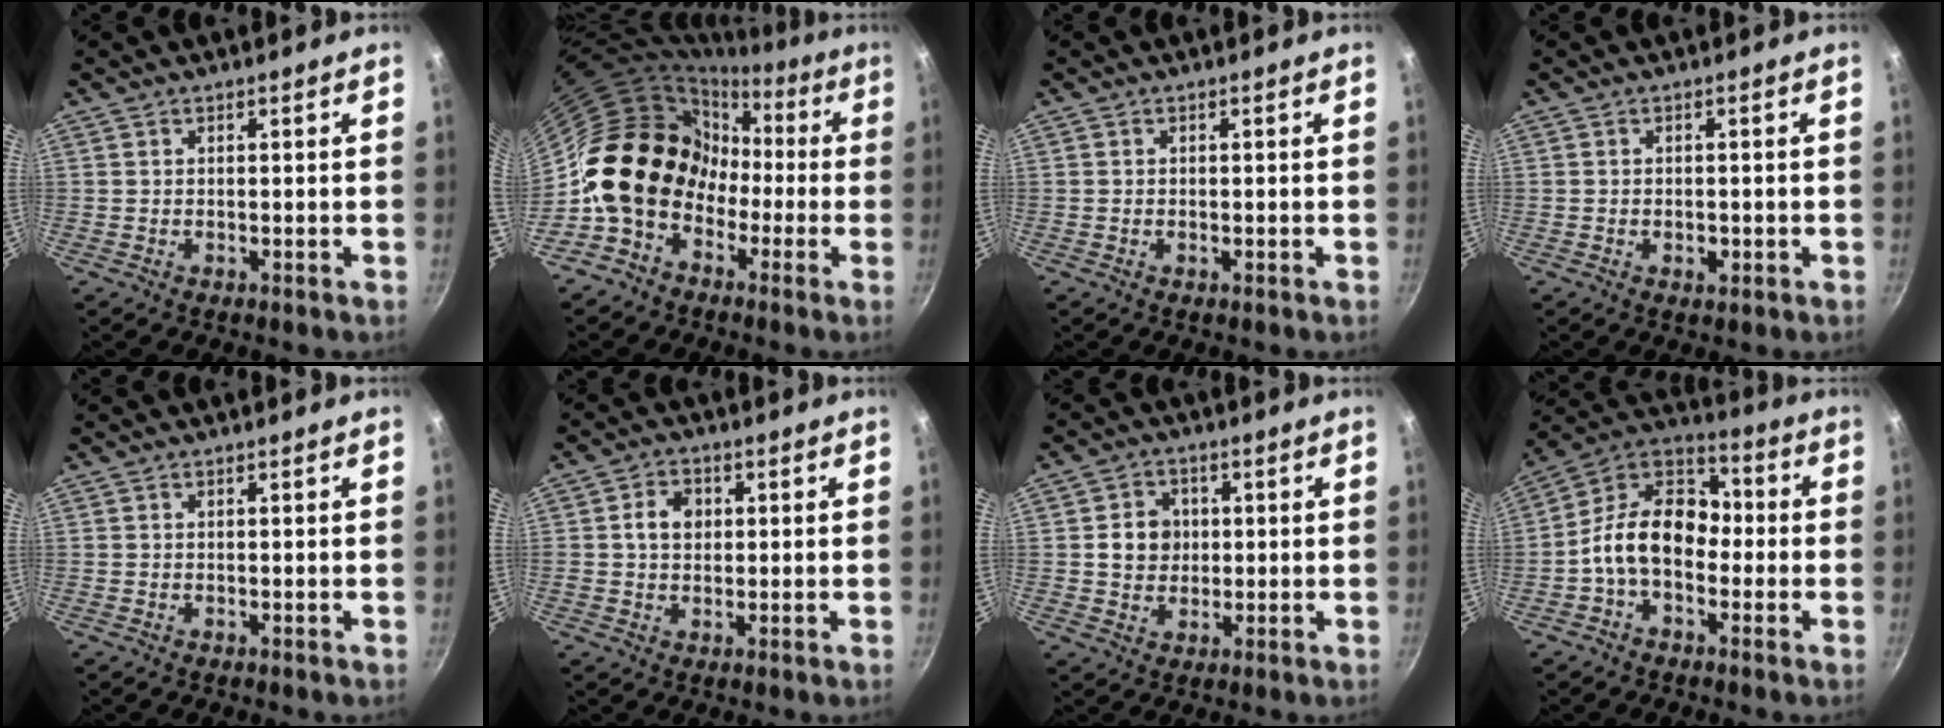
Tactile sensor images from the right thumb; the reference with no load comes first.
{"total": 14.8, "force": [-3.2, 12.1, 7.8], "torque": [-0.074, 0.053, -0.065]}
{"total": 0.6, "force": [-0.2, 0.3, 0.5], "torque": [-0.008, 0.002, -0.003]}
{"total": 2.1, "force": [-0.7, 1.3, 1.5], "torque": [-0.023, 0.002, -0.010]}
{"total": 0.0}
{"total": 5.1, "force": [0.7, 4.1, 3.0], "torque": [-0.030, 0.006, 0.005]}
{"total": 6.2, "force": [0.6, 5.5, 2.8], "torque": [-0.017, 0.004, 0.006]}
{"total": 14.2, "force": [-2.4, 9.8, 9.9], "torque": [-0.130, 0.050, -0.072]}